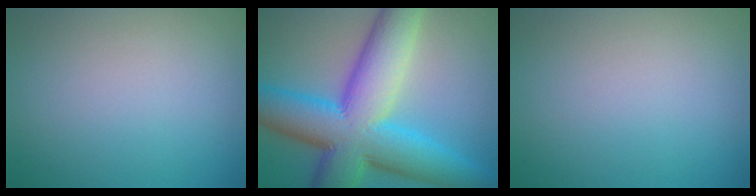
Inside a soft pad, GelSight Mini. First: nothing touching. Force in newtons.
{"total": 13.7, "press": 13.7, "slide": 0.2}
{"total": 0.0}